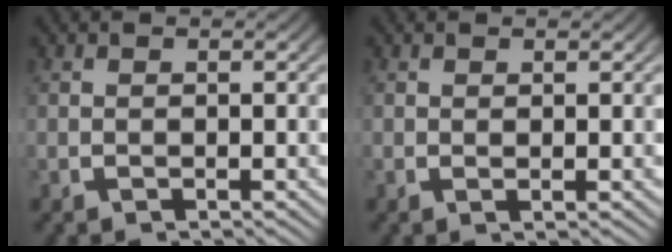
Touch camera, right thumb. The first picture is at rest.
{"total": 0.6, "force": [0.5, 0.0, 0.4], "torque": [-0.003, 0.001, 0.007]}